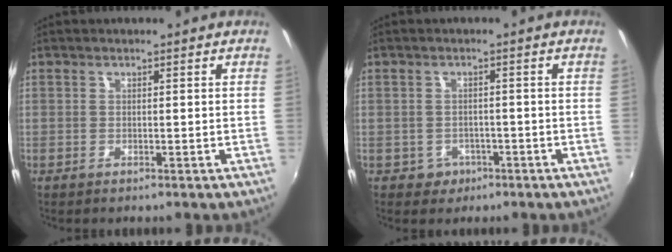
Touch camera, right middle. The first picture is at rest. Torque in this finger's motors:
{"motor_torque": [0.22, -0.14, -0.05, -0.01]}